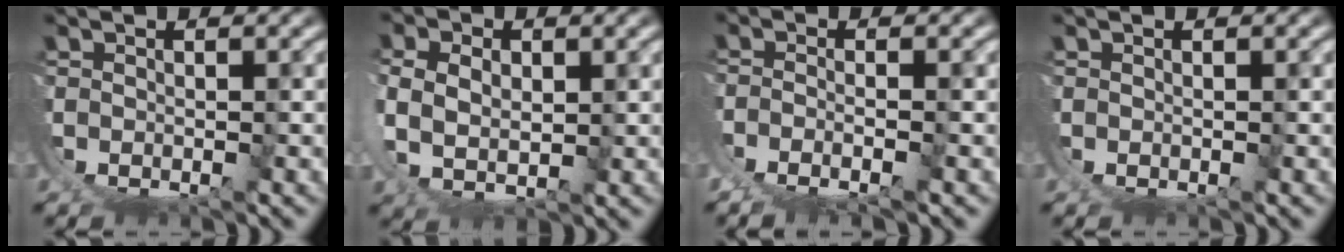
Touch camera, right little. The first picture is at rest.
{"total": 4.6, "force": [2.5, 2.3, 3.0], "torque": [-0.075, -0.013, 0.057]}
{"total": 2.9, "force": [-0.8, 1.0, 2.6], "torque": [-0.058, -0.016, -0.004]}
{"total": 0.0}